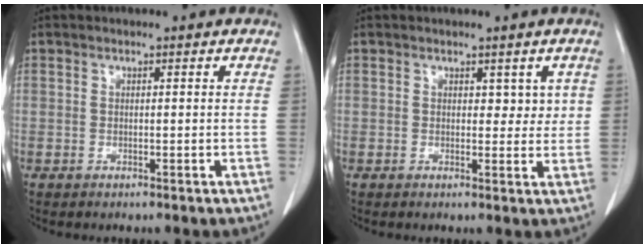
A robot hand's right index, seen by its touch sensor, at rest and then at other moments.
{"total": 2.6, "force": [1.0, 1.7, 1.7], "torque": [-0.009, -0.002, 0.012]}